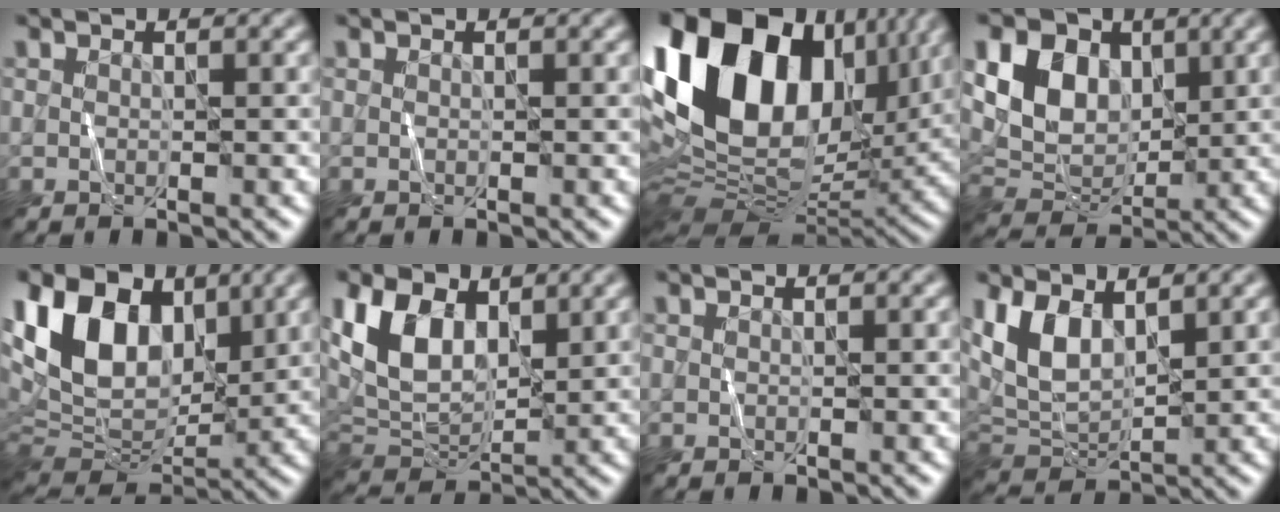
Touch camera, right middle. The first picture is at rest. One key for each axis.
{"total": 0.0}
{"total": 20.0, "fx": 6.0, "fy": 13.0, "fz": 14.0, "tx": -0.280, "ty": 0.015, "tz": 0.117}
{"total": 8.2, "fx": 2.5, "fy": 5.9, "fz": 5.1, "tx": -0.105, "ty": 0.006, "tz": 0.038}
{"total": 12.9, "fx": 5.0, "fy": 8.3, "fz": 8.6, "tx": -0.176, "ty": 0.022, "tz": 0.084}
{"total": 7.6, "fx": 2.9, "fy": 4.8, "fz": 5.2, "tx": -0.116, "ty": -0.003, "tz": 0.051}
{"total": 0.0}
{"total": 5.7, "fx": 2.5, "fy": 3.1, "fz": 4.1, "tx": -0.092, "ty": -0.006, "tz": 0.049}